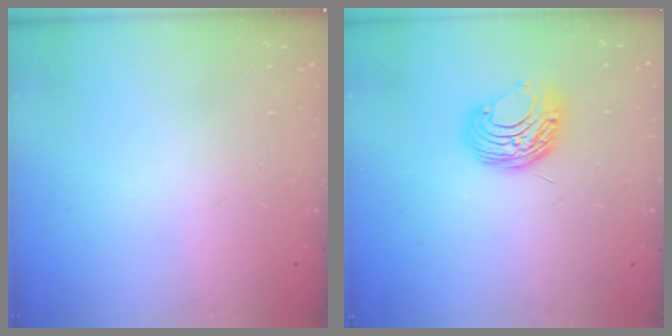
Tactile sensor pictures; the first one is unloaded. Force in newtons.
{"total": 9.5, "press": 9.4, "slide": 0.9}